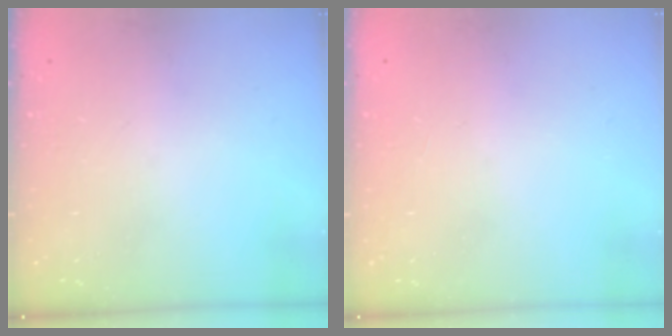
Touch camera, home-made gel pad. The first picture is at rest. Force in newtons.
{"total": 1.7, "press": 1.6, "slide": 0.2}